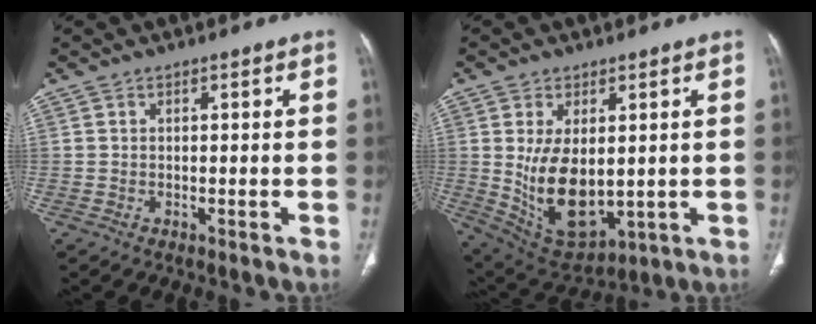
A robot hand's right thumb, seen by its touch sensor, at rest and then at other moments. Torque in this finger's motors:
{"motor_torque": [-0.58, 1.27, 0.77, 0.72, 0.40]}